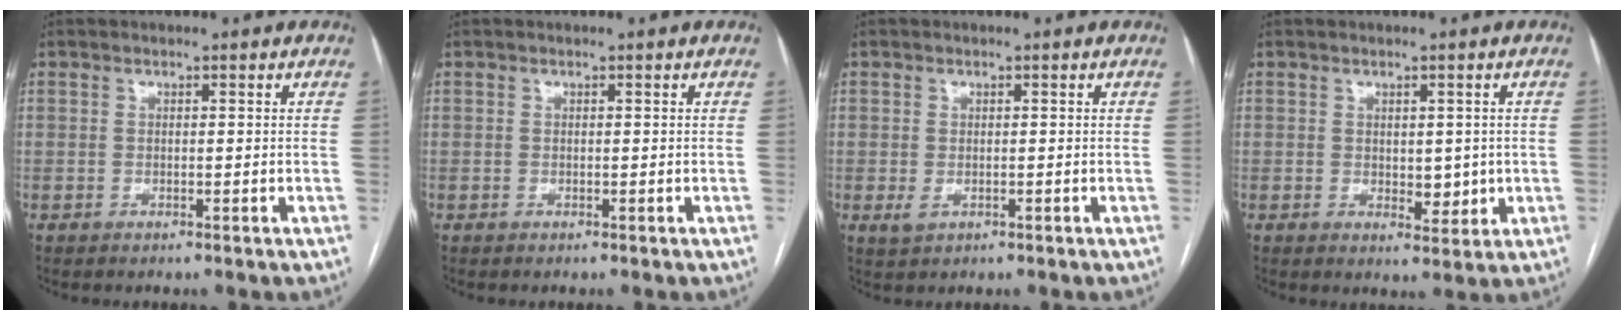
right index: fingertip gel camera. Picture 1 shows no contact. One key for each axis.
{"total": 0.0}
{"total": 1.7, "fx": -0.3, "fy": 1.3, "fz": 1.0, "tx": -0.016, "ty": -0.001, "tz": 0.001}
{"total": 3.6, "fx": 0.0, "fy": 2.1, "fz": 2.9, "tx": -0.035, "ty": -0.004, "tz": 0.011}